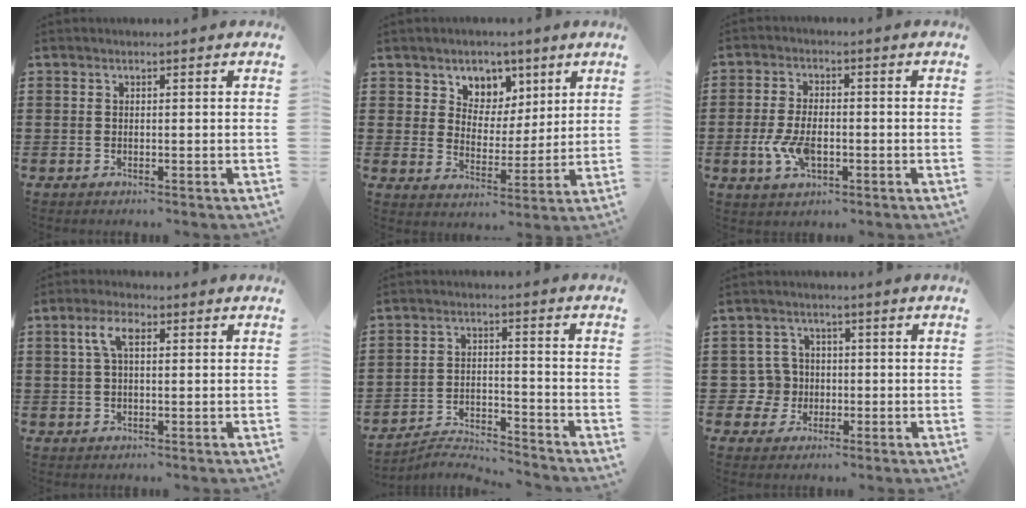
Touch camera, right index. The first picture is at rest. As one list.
[{"total": 5.8, "force": [3.7, 4.5, -0.3], "torque": [-0.025, -0.017, 0.064]}, {"total": 5.9, "force": [-1.5, 3.0, 4.9], "torque": [-0.110, -0.003, -0.030]}, {"total": 4.3, "force": [1.1, 1.7, 3.8], "torque": [-0.080, 0.012, 0.017]}, {"total": 4.2, "force": [-4.2, 0.2, 0.5], "torque": [-0.015, 0.006, -0.088]}, {"total": 4.8, "force": [-0.6, 4.6, 1.0], "torque": [-0.053, 0.007, -0.016]}]